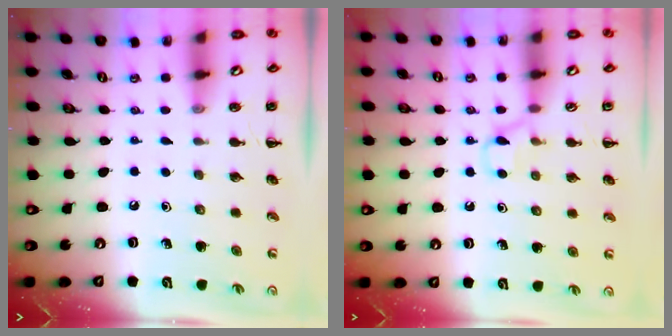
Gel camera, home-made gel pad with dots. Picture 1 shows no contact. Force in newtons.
{"total": 5.4, "press": 5.1, "slide": 1.5}